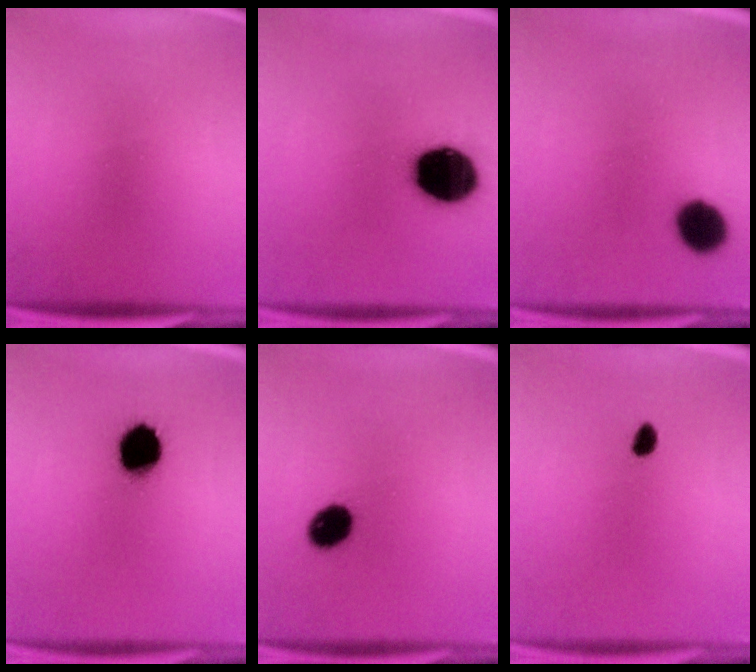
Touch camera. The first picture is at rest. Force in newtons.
{"total": 19.5}
{"total": 8.5}
{"total": 11.1}
{"total": 7.2}
{"total": 2.0}